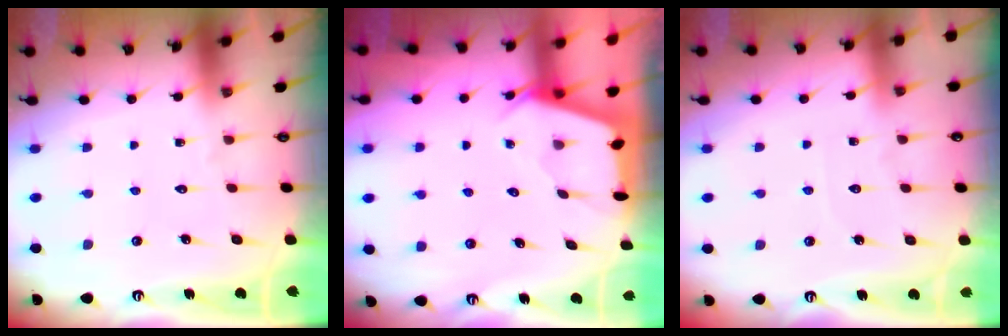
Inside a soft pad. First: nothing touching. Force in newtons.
{"total": 2.5, "press": 2.5, "slide": 0.3}
{"total": 2.4, "press": 2.4, "slide": 0.4}